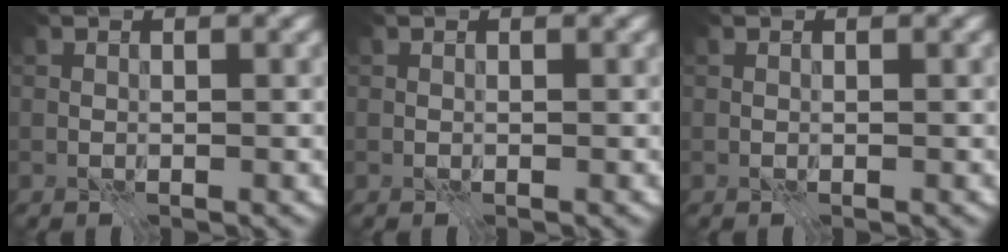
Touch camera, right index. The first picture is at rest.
{"total": 0.0}
{"total": 0.0}